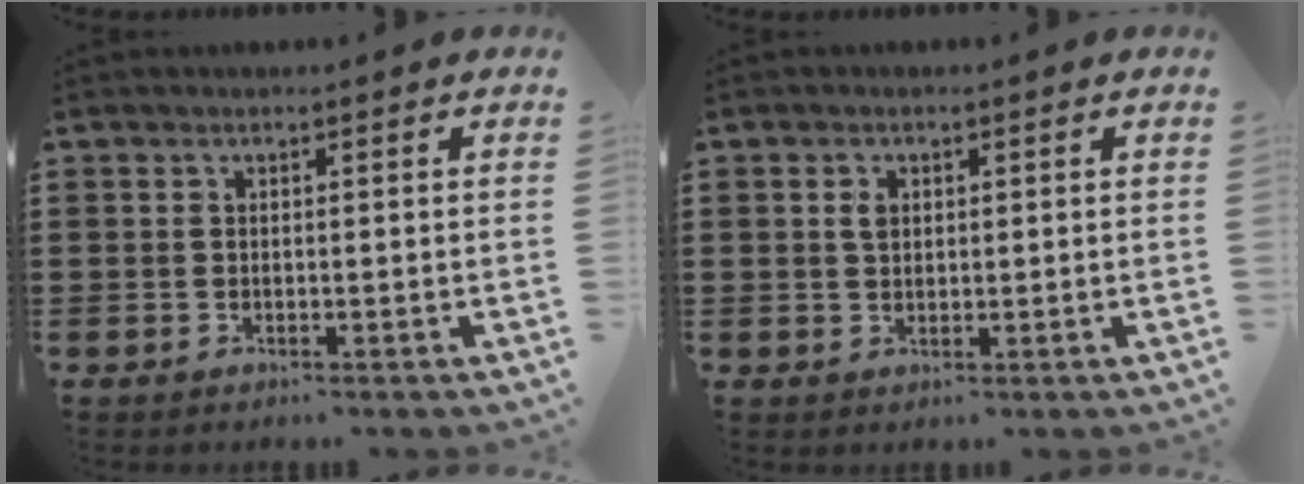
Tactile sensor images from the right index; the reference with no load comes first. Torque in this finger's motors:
{"motor_torque": [0.13, 0.06, 0.01, 0.01]}